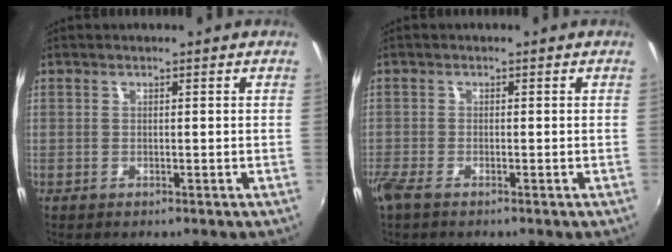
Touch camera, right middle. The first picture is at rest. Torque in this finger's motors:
{"motor_torque": [1.10, -1.04, 0.56, 0.21]}